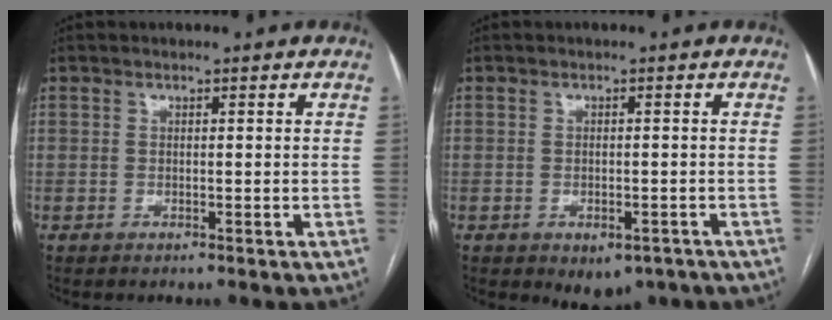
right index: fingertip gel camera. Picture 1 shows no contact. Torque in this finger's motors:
{"motor_torque": [0.78, -0.42, 0.16, 0.03]}